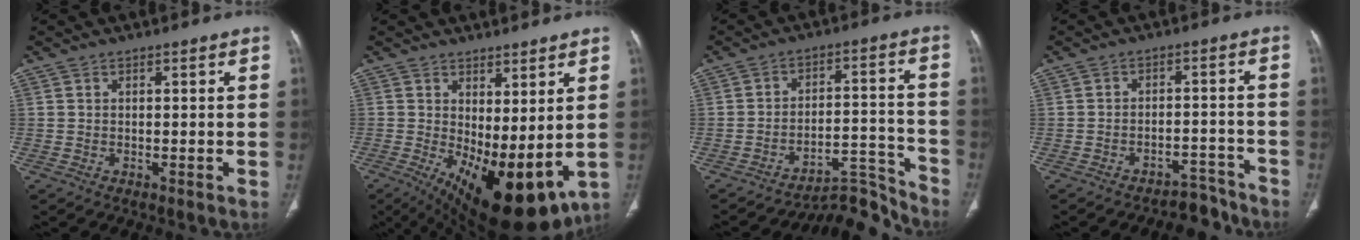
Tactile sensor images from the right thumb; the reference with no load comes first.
{"total": 17.0, "force": [-0.4, 7.4, 15.3], "torque": [-0.248, -0.030, 0.022]}
{"total": 8.9, "force": [-8.9, 0.6, -0.5], "torque": [0.025, 0.121, -0.142]}
{"total": 6.4, "force": [-5.8, 2.6, 0.8], "torque": [0.008, 0.059, -0.083]}